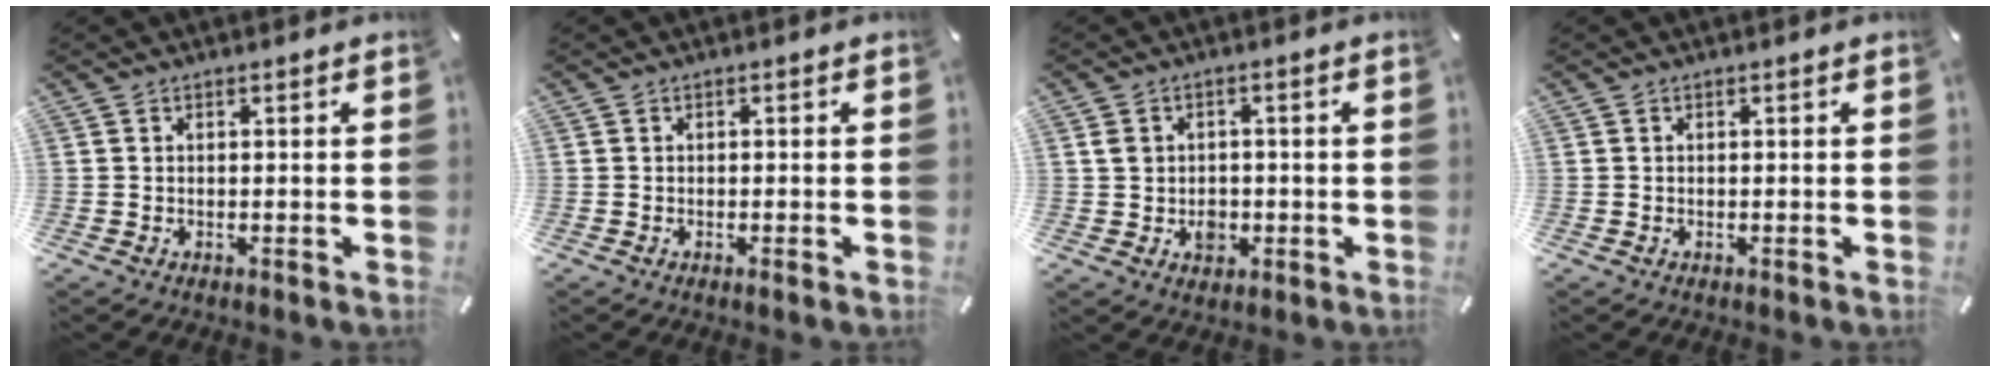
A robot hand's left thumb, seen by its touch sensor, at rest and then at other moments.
{"total": 1.0, "force": [-0.3, 0.1, 0.9], "torque": [-0.013, -0.003, -0.006]}
{"total": 5.0, "force": [-0.5, 4.5, 2.1], "torque": [-0.023, 0.003, -0.010]}
{"total": 0.0}